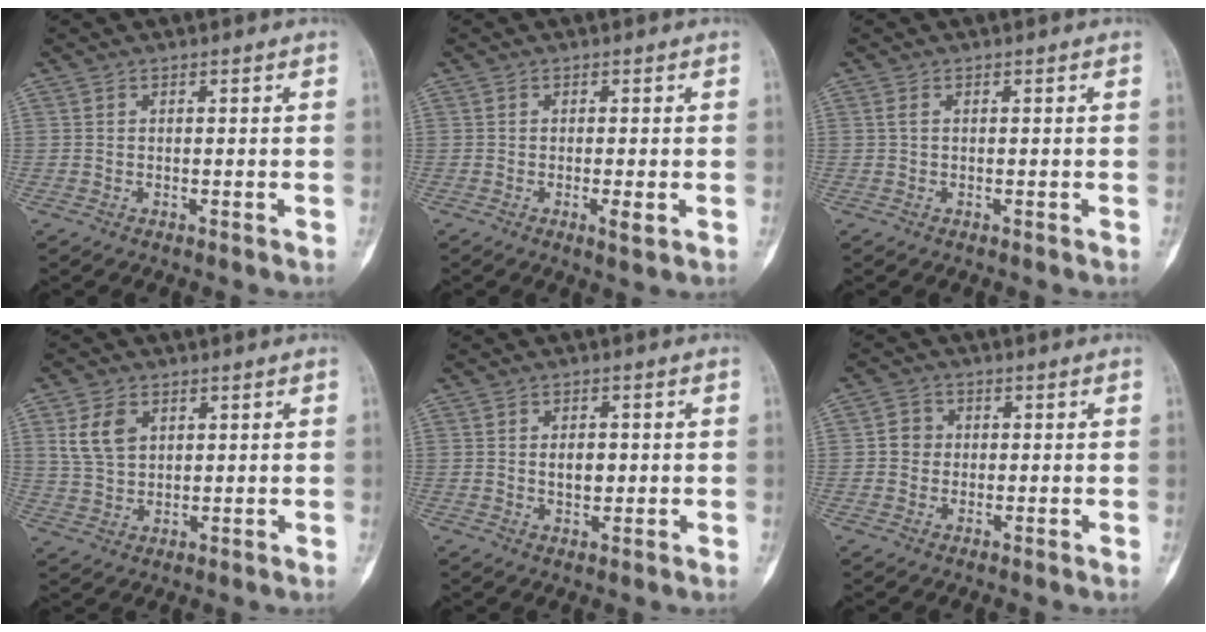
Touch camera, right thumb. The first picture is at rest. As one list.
[{"total": 2.3, "force": [-0.7, 0.3, 2.2], "torque": [-0.038, -0.007, -0.013]}, {"total": 0.8, "force": [0.2, 0.4, 0.7], "torque": [-0.019, 0.001, 0.002]}, {"total": 6.8, "force": [2.6, 4.6, 4.3], "torque": [-0.072, -0.004, 0.058]}, {"total": 3.4, "force": [0.2, 2.2, 2.6], "torque": [-0.029, -0.001, 0.007]}, {"total": 3.5, "force": [0.2, 3.3, 1.2], "torque": [0.001, 0.007, -0.003]}]